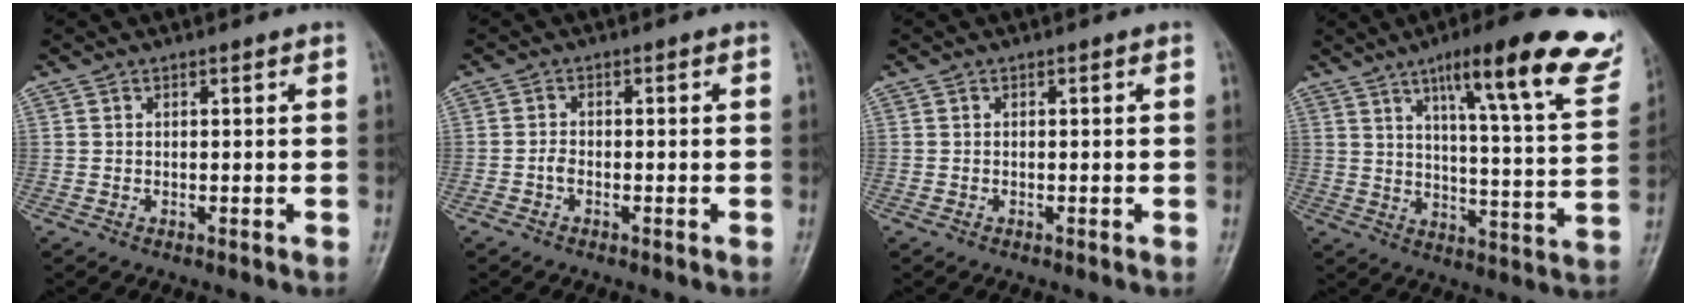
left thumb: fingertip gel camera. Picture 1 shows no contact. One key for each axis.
{"total": 1.3, "fx": -0.8, "fy": 0.7, "fz": 0.8, "tx": -0.020, "ty": 0.003, "tz": -0.021}
{"total": 0.0}
{"total": 21.9, "fx": 13.6, "fy": 3.6, "fz": 16.8, "tx": -0.207, "ty": -0.051, "tz": 0.183}